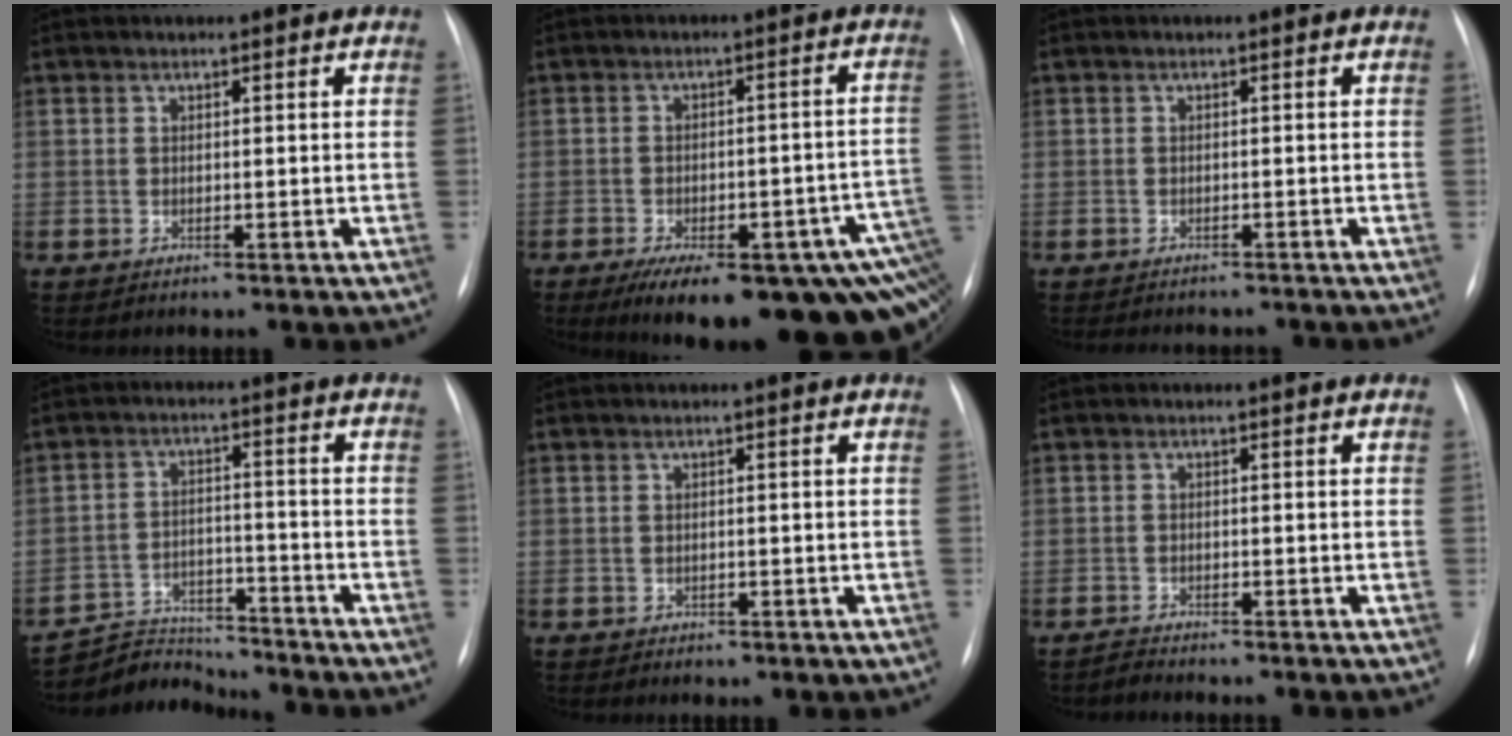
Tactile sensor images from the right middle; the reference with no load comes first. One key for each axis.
{"total": 22.3, "fx": -12.3, "fy": 6.5, "fz": 17.4, "tx": -0.154, "ty": 0.010, "tz": -0.149}
{"total": 5.8, "fx": -5.0, "fy": 1.9, "fz": 2.0, "tx": -0.028, "ty": -0.002, "tz": -0.060}
{"total": 7.5, "fx": -7.4, "fy": 1.5, "fz": -0.7, "tx": 0.005, "ty": 0.011, "tz": -0.126}
{"total": 1.2, "fx": -0.5, "fy": 1.0, "fz": 0.4, "tx": -0.010, "ty": 0.001, "tz": 0.000}
{"total": 1.1, "fx": -1.1, "fy": -0.1, "fz": -0.2, "tx": 0.000, "ty": -0.008, "tz": -0.018}